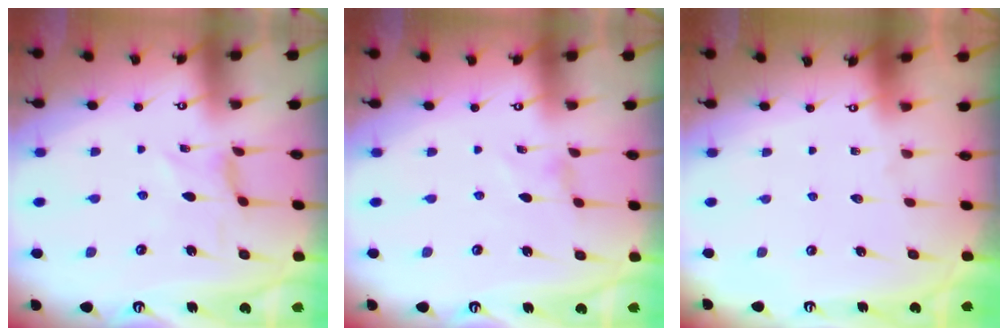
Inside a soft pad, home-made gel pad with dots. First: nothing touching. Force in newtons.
{"total": 0.0}
{"total": 0.0}